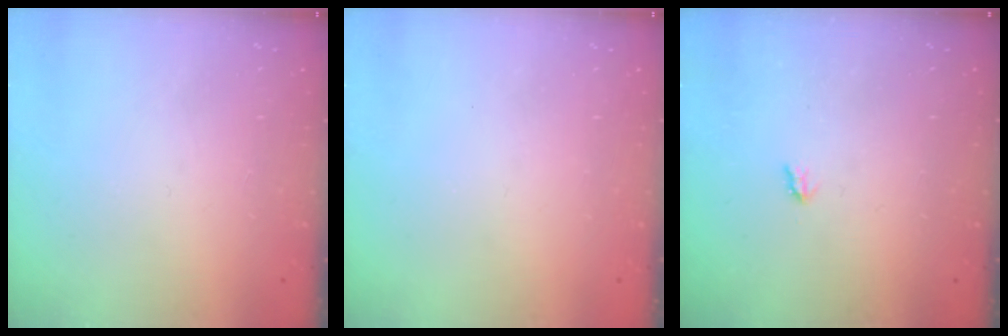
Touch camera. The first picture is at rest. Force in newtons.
{"total": 0.0}
{"total": 1.9, "press": 1.9, "slide": 0.3}